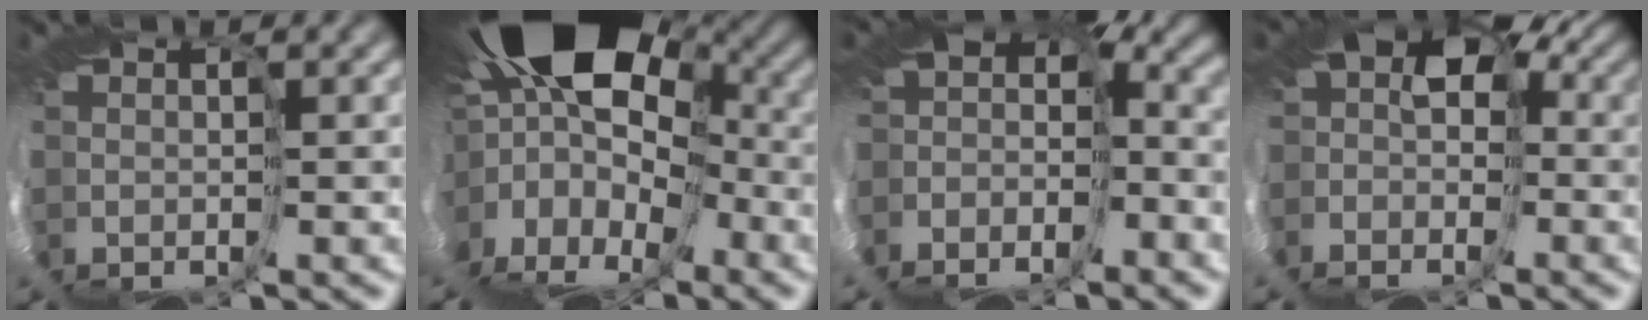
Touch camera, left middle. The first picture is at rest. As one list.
[{"total": 14.5, "force": [1.0, 9.2, 11.2], "torque": [-0.145, -0.005, -0.008]}, {"total": 5.6, "force": [-4.3, 2.5, 2.7], "torque": [-0.054, -0.027, -0.032]}, {"total": 7.1, "force": [-1.8, 5.8, 3.5], "torque": [-0.064, -0.007, -0.034]}]